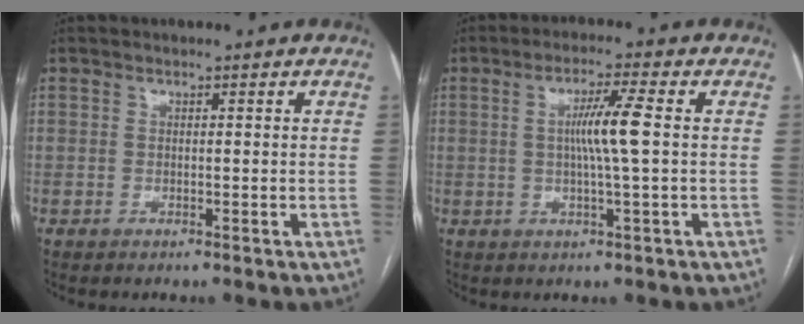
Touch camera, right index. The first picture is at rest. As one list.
[{"total": 6.1, "force": [0.5, -0.7, 6.0], "torque": [-0.111, 0.000, 0.009]}]